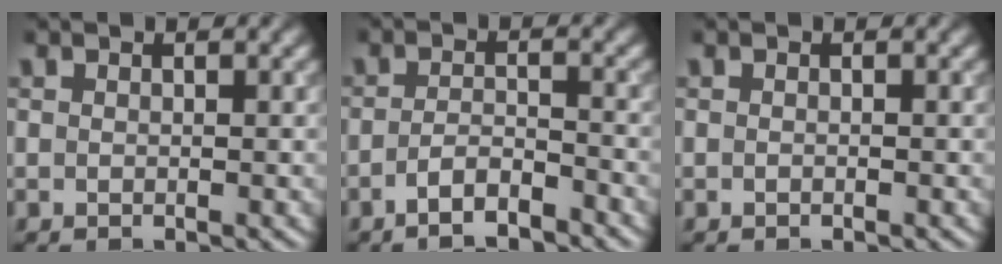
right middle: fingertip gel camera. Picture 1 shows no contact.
{"total": 3.0, "force": [-2.2, 0.7, 1.9], "torque": [-0.032, 0.004, -0.045]}
{"total": 0.0}